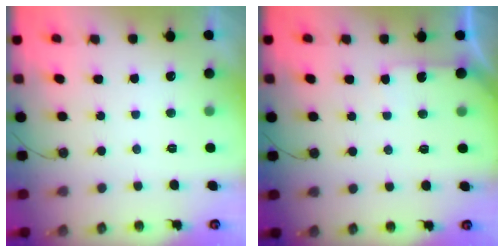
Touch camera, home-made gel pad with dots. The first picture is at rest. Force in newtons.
{"total": 4.5, "press": 4.4, "slide": 0.6}